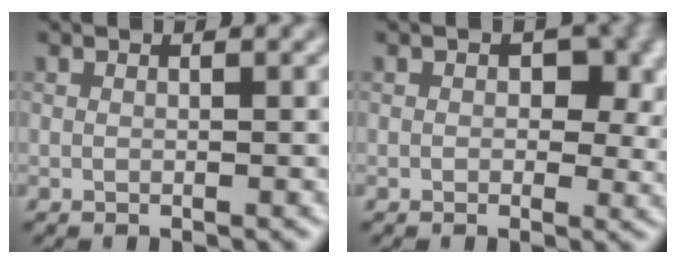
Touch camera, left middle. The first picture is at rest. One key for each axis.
{"total": 5.4, "fx": 1.0, "fy": 3.6, "fz": 3.9, "tx": -0.057, "ty": -0.002, "tz": 0.030}